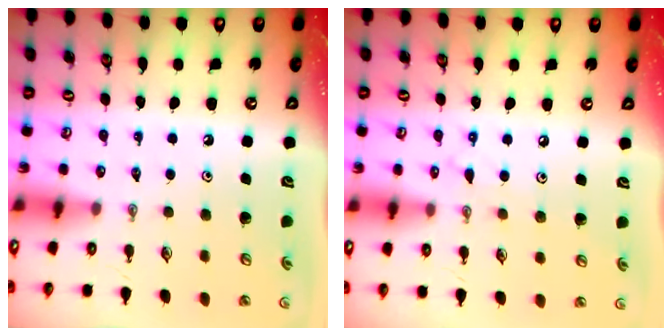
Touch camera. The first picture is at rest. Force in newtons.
{"total": 7.0, "press": 7.0, "slide": 0.4}